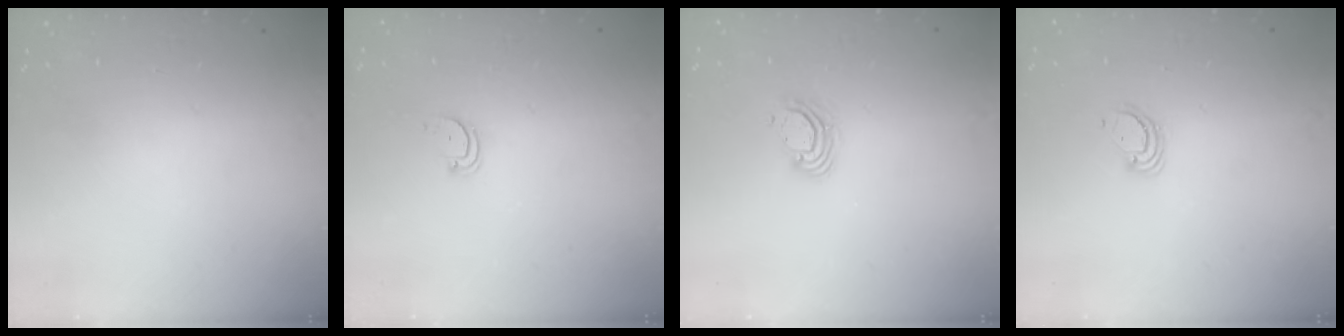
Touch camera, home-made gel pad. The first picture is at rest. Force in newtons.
{"total": 2.4, "press": 2.4, "slide": 0.2}
{"total": 6.1, "press": 6.1, "slide": 0.5}
{"total": 3.9, "press": 3.9, "slide": 0.3}